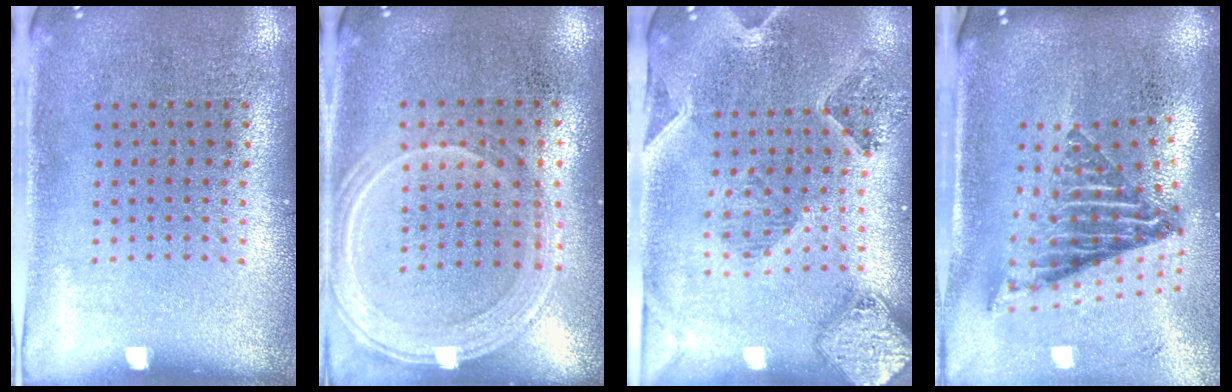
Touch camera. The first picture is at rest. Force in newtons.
{"total": 1.2, "press": 1.1, "slide": 0.3}
{"total": 1.6, "press": 1.5, "slide": 0.3}
{"total": 2.7, "press": 1.7, "slide": 2.1}